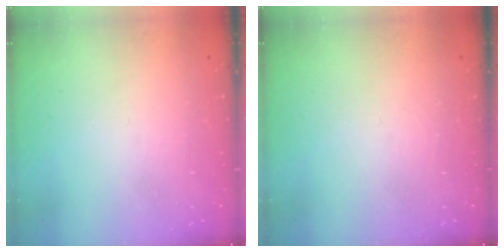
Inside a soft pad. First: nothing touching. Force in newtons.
{"total": 0.0}